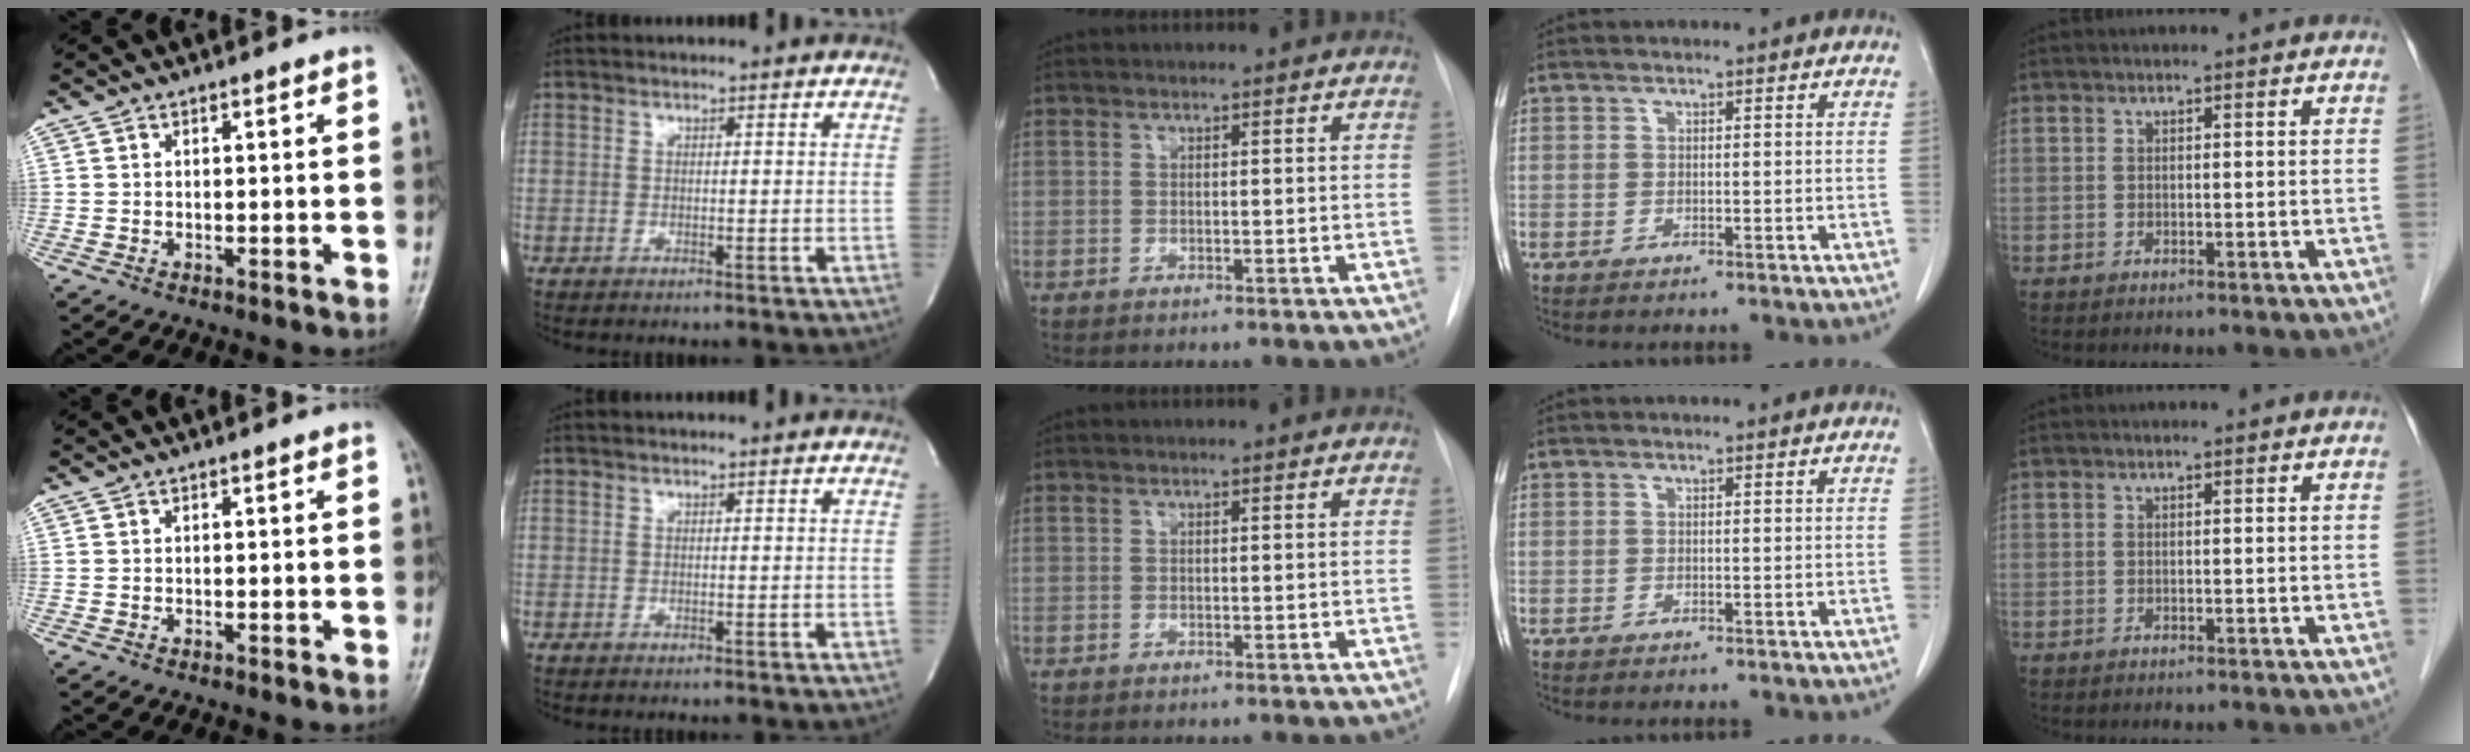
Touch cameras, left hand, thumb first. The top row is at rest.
{}